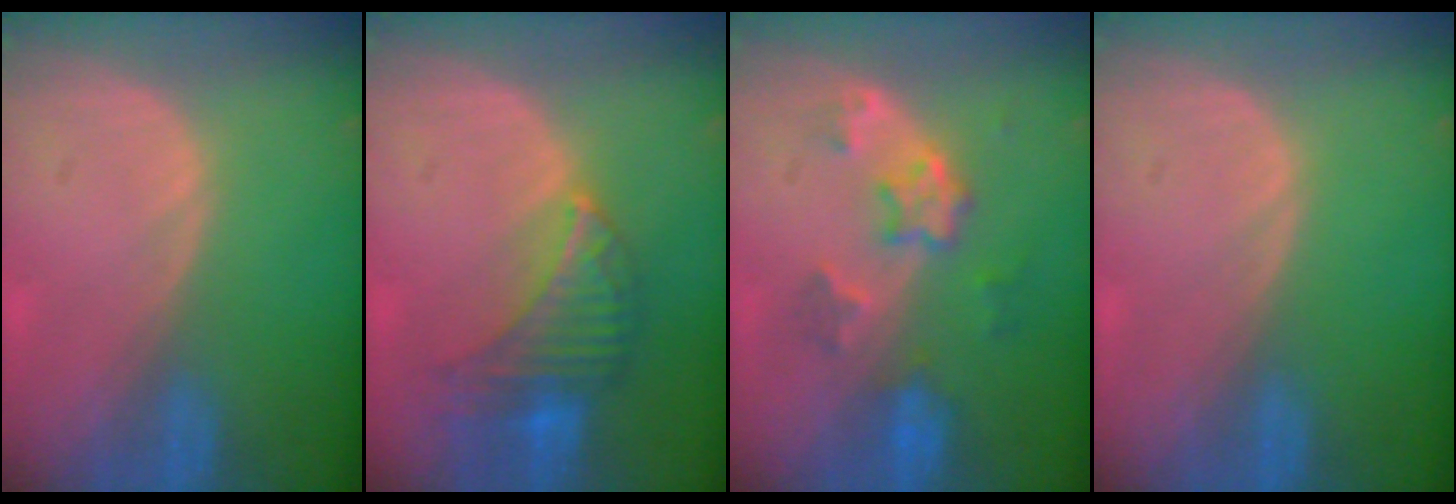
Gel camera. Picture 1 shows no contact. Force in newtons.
{"total": 7.4, "press": 6.9, "slide": 2.5}
{"total": 6.1, "press": 5.5, "slide": 2.7}
{"total": 0.0}